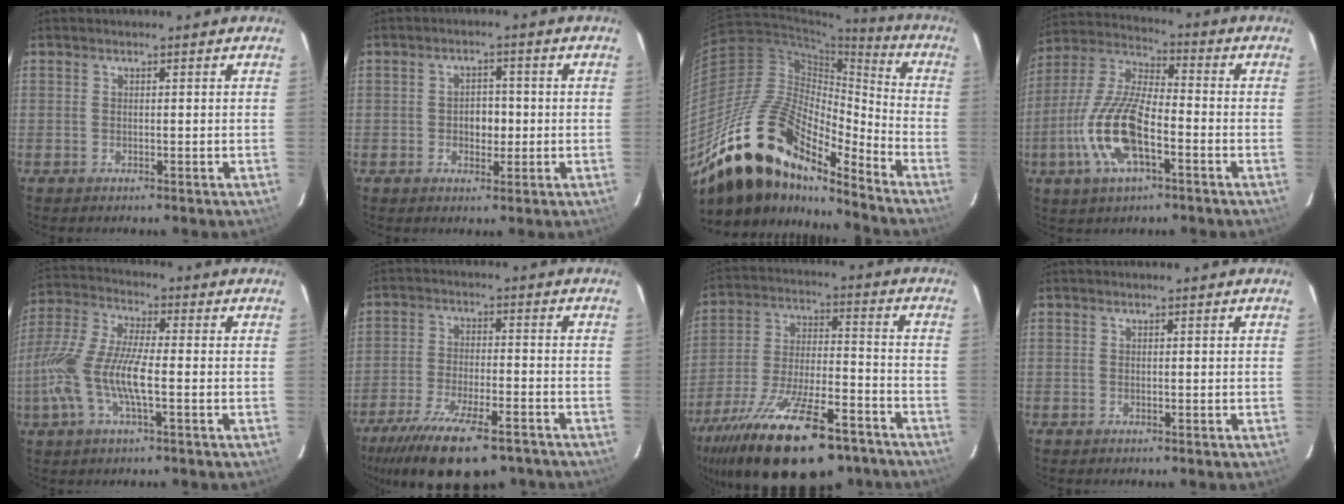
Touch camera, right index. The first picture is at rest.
{"total": 3.7, "force": [-0.5, 2.8, 2.4], "torque": [-0.040, 0.009, -0.006]}
{"total": 22.2, "force": [-16.6, 8.1, 12.4], "torque": [-0.216, -0.002, -0.312]}
{"total": 15.4, "force": [-5.5, 5.6, 13.3], "torque": [-0.284, -0.006, -0.109]}
{"total": 13.6, "force": [-3.0, 3.4, 12.8], "torque": [-0.268, -0.004, -0.062]}
{"total": 17.9, "force": [-13.2, 5.4, 10.9], "torque": [-0.218, -0.046, -0.209]}
{"total": 26.6, "force": [-18.7, 9.3, 16.6], "torque": [-0.309, -0.045, -0.283]}
{"total": 0.0}